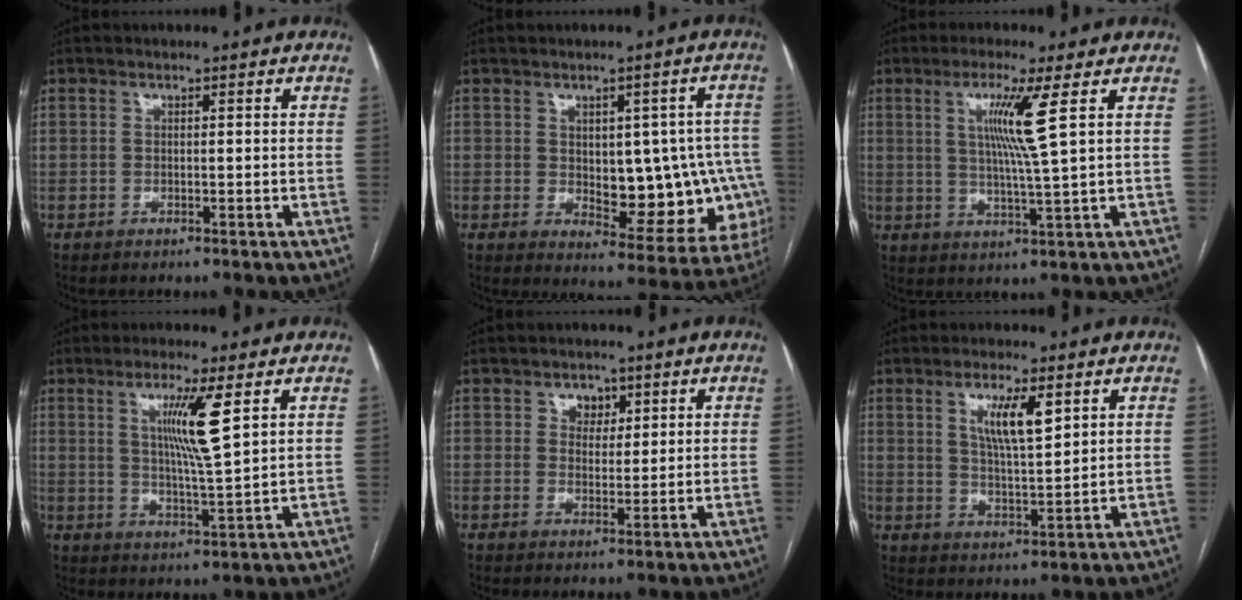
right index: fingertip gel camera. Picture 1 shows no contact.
{"total": 14.1, "force": [-0.9, 6.7, 12.4], "torque": [-0.134, 0.015, 0.007]}
{"total": 7.4, "force": [2.4, -1.4, 6.8], "torque": [-0.128, -0.009, 0.048]}
{"total": 7.9, "force": [3.1, -0.4, 7.3], "torque": [-0.131, -0.012, 0.056]}
{"total": 3.2, "force": [1.6, 2.4, 1.4], "torque": [-0.017, 0.004, 0.026]}
{"total": 6.8, "force": [3.1, 1.2, 5.9], "torque": [-0.109, -0.004, 0.056]}